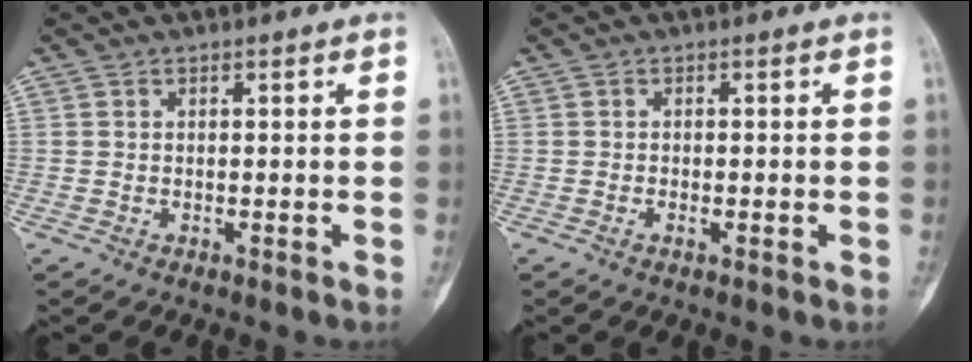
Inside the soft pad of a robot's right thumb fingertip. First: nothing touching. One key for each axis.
{"total": 1.0, "fx": -0.4, "fy": 0.4, "fz": 0.9, "tx": -0.018, "ty": 0.003, "tz": -0.006}